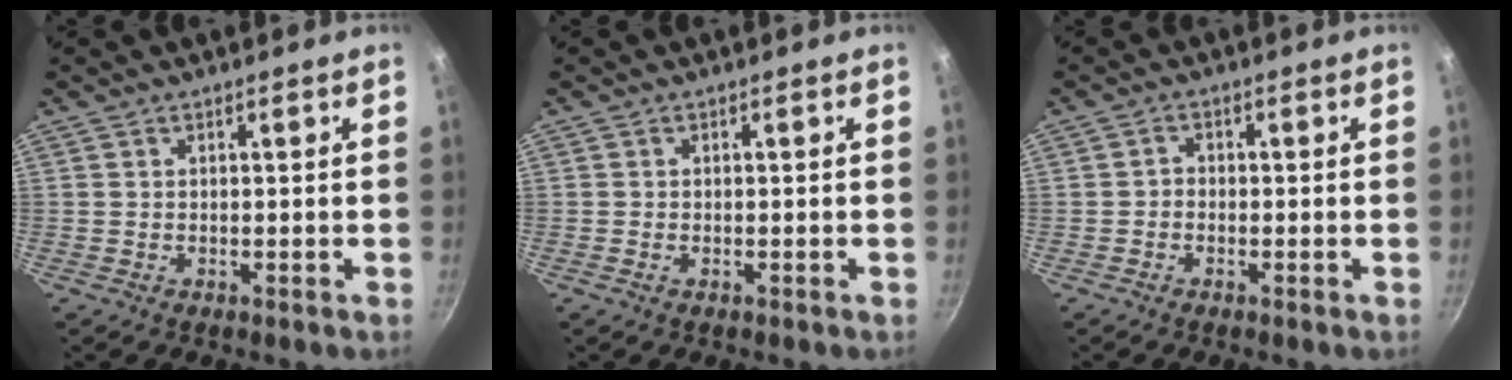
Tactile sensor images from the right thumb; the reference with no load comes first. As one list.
[{"total": 0.6, "force": [-0.3, 0.4, 0.4], "torque": [-0.009, 0.001, -0.008]}, {"total": 1.3, "force": [-0.6, 1.0, 0.6], "torque": [-0.010, 0.007, -0.016]}]